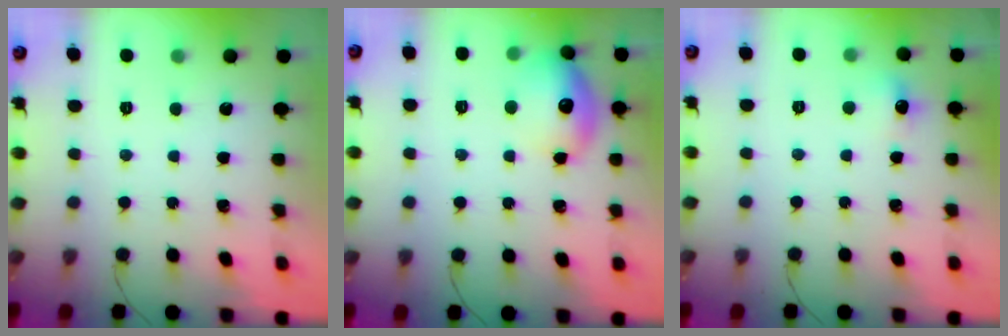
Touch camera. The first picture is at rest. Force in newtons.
{"total": 14.0, "press": 13.9, "slide": 1.3}
{"total": 6.4, "press": 6.2, "slide": 1.6}